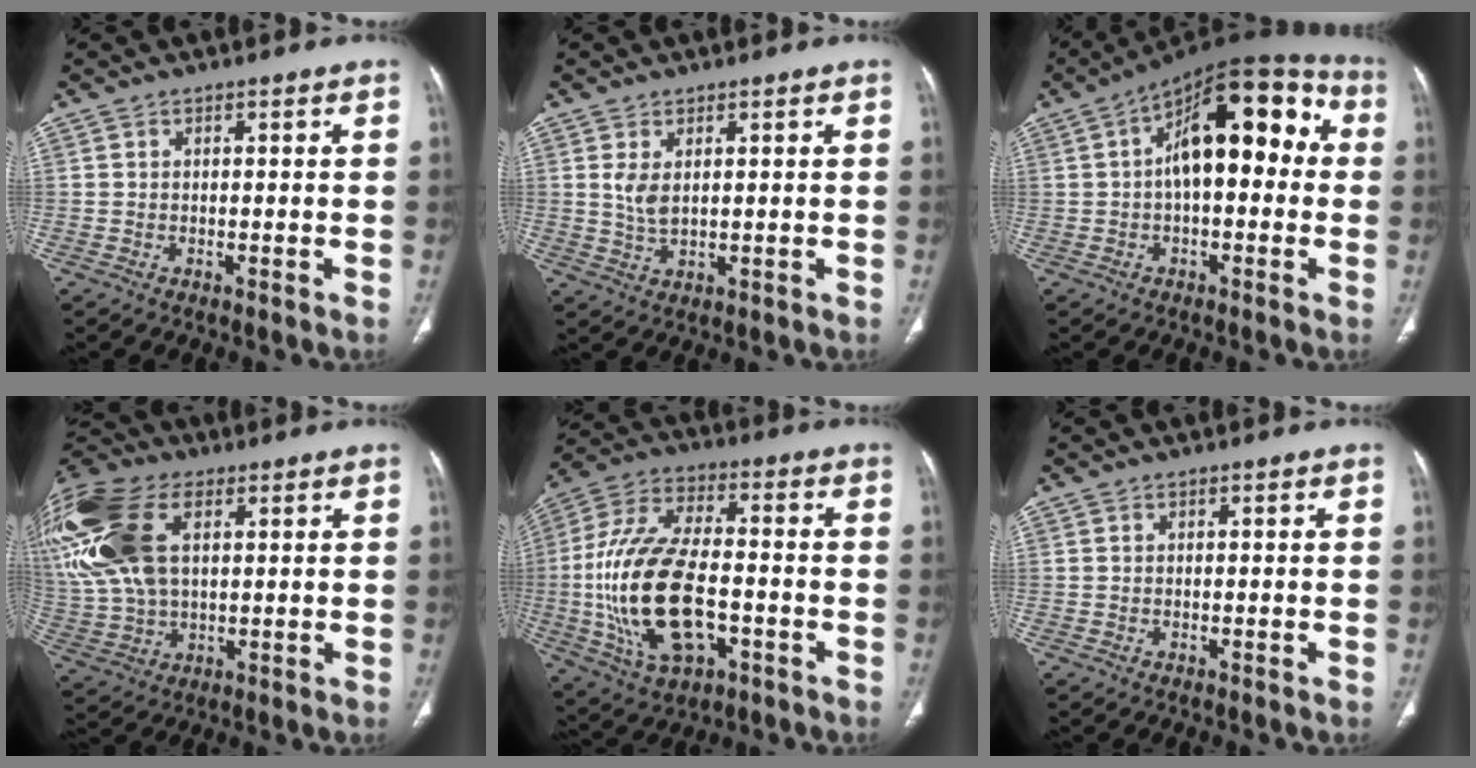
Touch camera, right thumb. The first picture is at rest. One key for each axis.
{"total": 3.6, "fx": 1.1, "fy": 1.7, "fz": 3.0, "tx": -0.061, "ty": -0.012, "tz": 0.030}
{"total": 18.7, "fx": 2.4, "fy": 9.0, "fz": 16.2, "tx": -0.210, "ty": 0.048, "tz": 0.024}
{"total": 25.3, "fx": 8.1, "fy": 15.0, "fz": 18.7, "tx": -0.459, "ty": 0.021, "tz": 0.157}
{"total": 21.7, "fx": -4.0, "fy": 11.2, "fz": 18.2, "tx": -0.370, "ty": 0.015, "tz": -0.061}
{"total": 0.0}